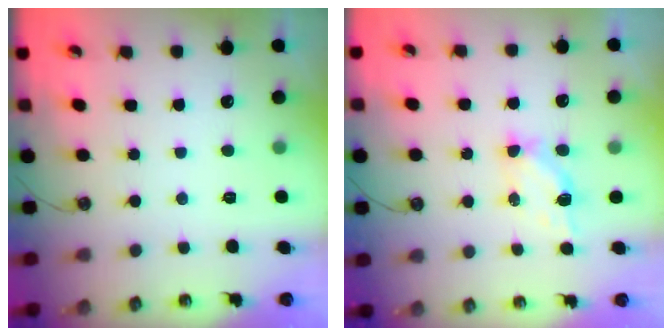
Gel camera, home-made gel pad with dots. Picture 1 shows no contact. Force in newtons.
{"total": 5.3, "press": 5.2, "slide": 0.3}